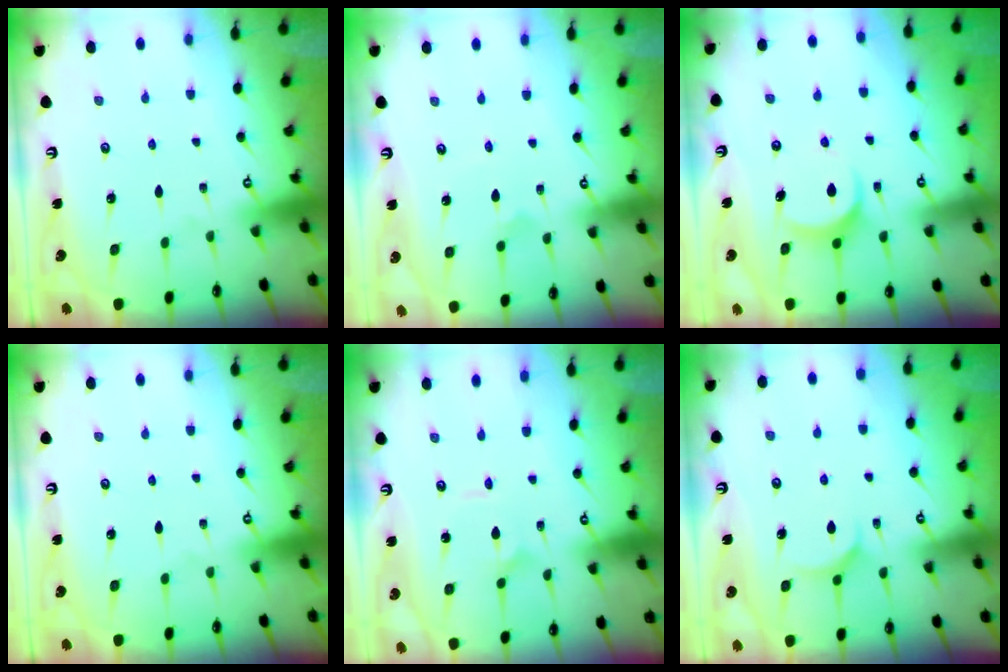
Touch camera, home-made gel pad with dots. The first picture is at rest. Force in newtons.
{"total": 3.8, "press": 3.8, "slide": 0.5}
{"total": 8.0, "press": 7.9, "slide": 0.9}
{"total": 0.0}
{"total": 1.8, "press": 1.8, "slide": 0.1}
{"total": 6.7, "press": 6.7, "slide": 0.6}